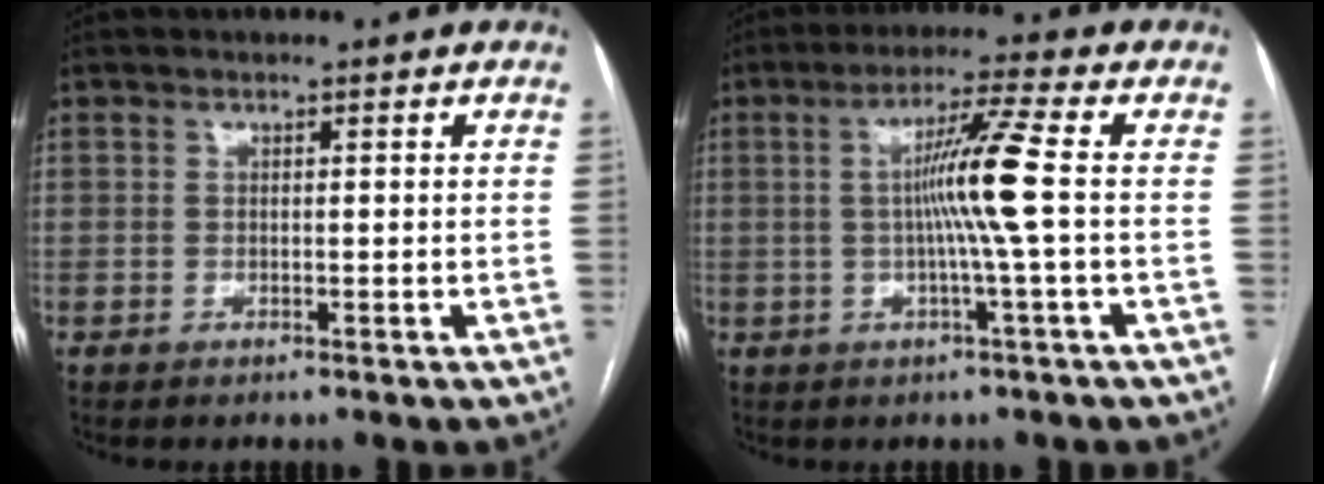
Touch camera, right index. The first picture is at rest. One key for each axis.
{"total": 8.1, "fx": -0.1, "fy": -1.8, "fz": 7.9, "tx": -0.144, "ty": 0.004, "tz": 0.001}